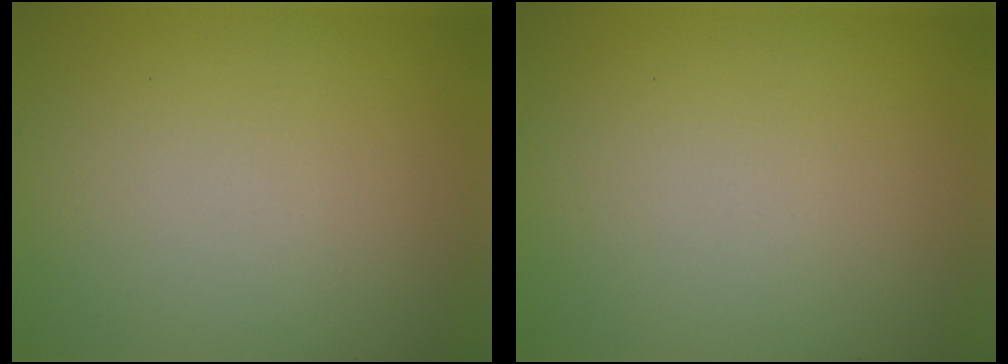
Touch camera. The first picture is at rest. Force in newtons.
{"total": 0.0}